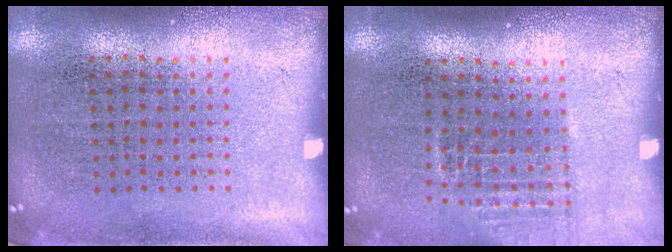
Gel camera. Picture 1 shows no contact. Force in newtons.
{"total": 1.1, "press": 1.0, "slide": 0.5}